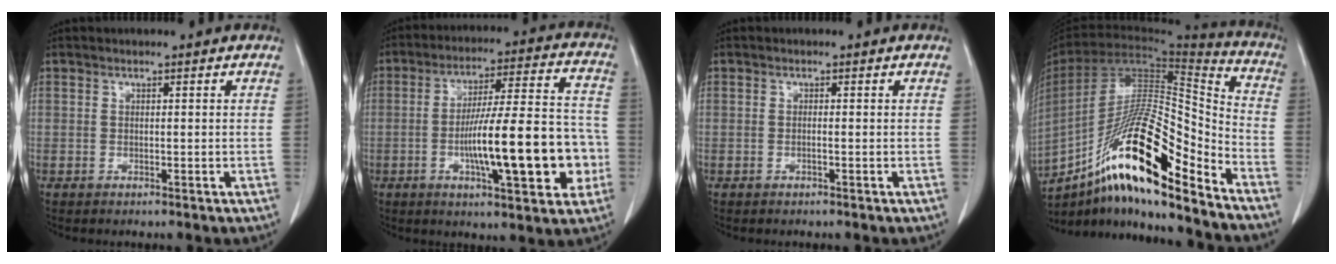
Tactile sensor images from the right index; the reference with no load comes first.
{"total": 18.1, "force": [-4.1, 3.3, 17.3], "torque": [-0.274, 0.018, -0.057]}
{"total": 0.5, "force": [-0.2, 0.0, 0.5], "torque": [-0.009, 0.001, -0.003]}
{"total": 22.9, "force": [-14.4, 3.1, 17.5], "torque": [-0.314, -0.005, -0.256]}